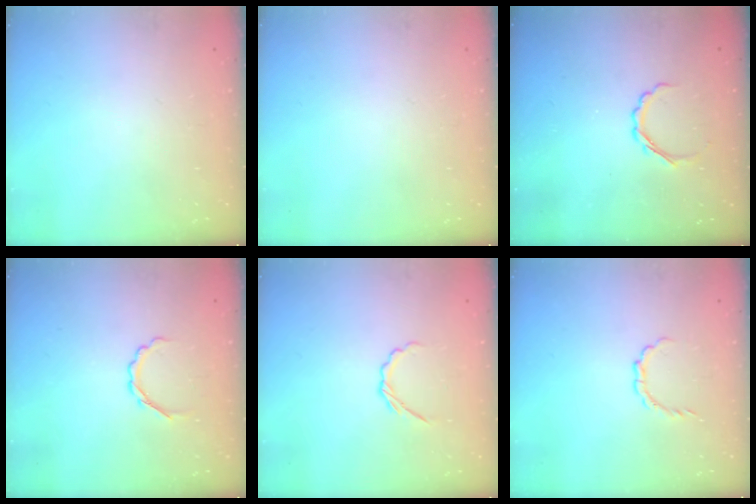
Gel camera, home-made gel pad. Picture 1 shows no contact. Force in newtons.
{"total": 0.0}
{"total": 4.4, "press": 4.2, "slide": 1.1}
{"total": 3.6, "press": 3.5, "slide": 0.9}
{"total": 3.0, "press": 2.9, "slide": 0.9}
{"total": 3.1, "press": 3.0, "slide": 0.3}